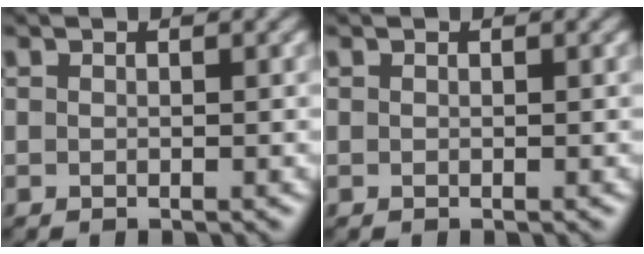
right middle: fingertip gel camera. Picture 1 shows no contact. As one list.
[{"total": 0.0}]